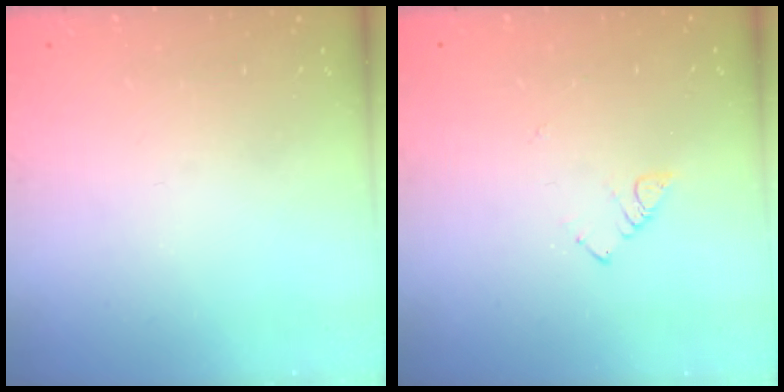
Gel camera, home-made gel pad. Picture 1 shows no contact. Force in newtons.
{"total": 3.0, "press": 2.9, "slide": 0.4}